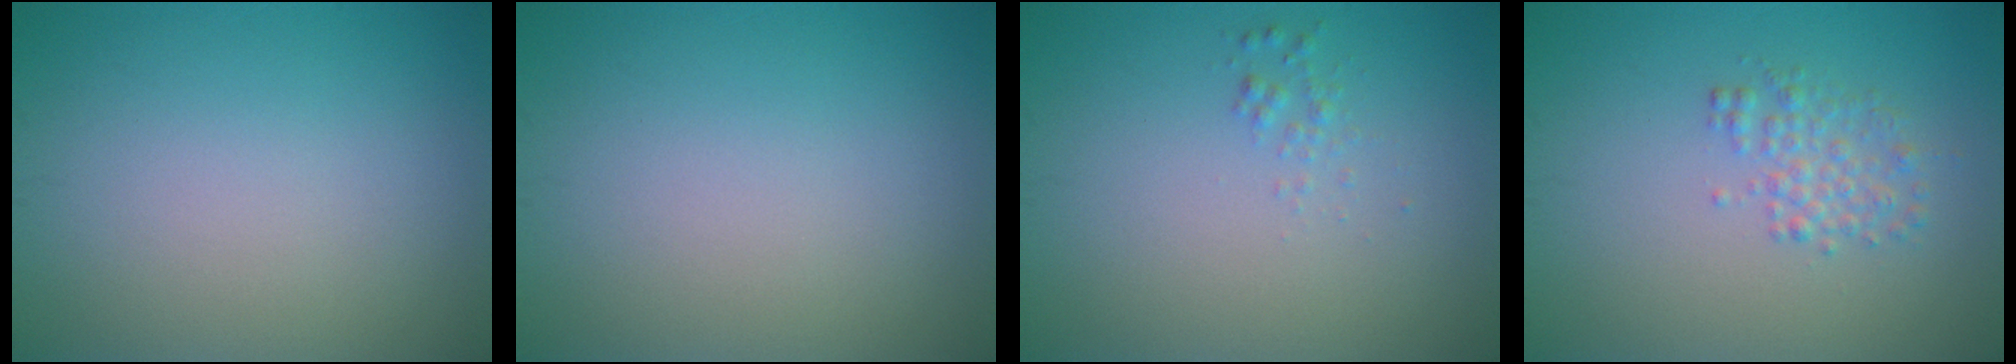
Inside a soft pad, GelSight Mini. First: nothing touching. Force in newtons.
{"total": 0.0}
{"total": 0.8, "press": 0.8, "slide": 0.0}
{"total": 2.0, "press": 2.0, "slide": 0.0}